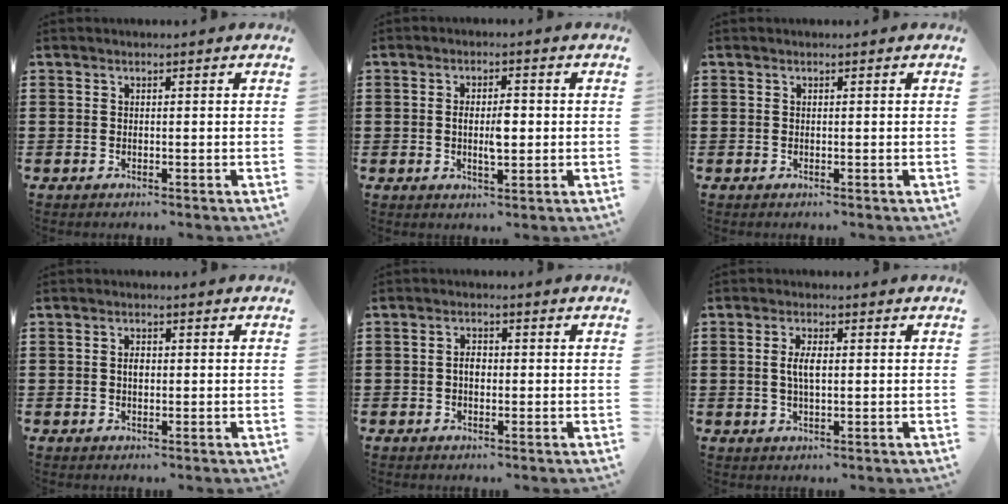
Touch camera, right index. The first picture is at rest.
{"total": 4.0, "force": [-0.1, 1.3, 3.8], "torque": [-0.069, 0.000, -0.003]}
{"total": 0.0}
{"total": 1.6, "force": [0.0, 0.9, 1.4], "torque": [-0.027, 0.005, -0.001]}
{"total": 2.1, "force": [-0.2, 1.2, 1.7], "torque": [-0.033, 0.005, -0.005]}
{"total": 3.5, "force": [0.2, 1.3, 3.2], "torque": [-0.072, 0.001, -0.001]}